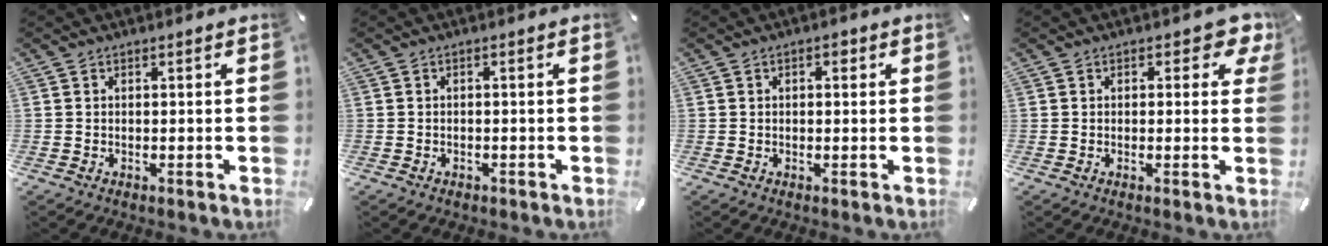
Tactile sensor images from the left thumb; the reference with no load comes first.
{"total": 0.7, "force": [-0.6, 0.5, 0.1], "torque": [-0.003, 0.003, -0.013]}
{"total": 1.7, "force": [0.3, 1.1, 1.2], "torque": [-0.017, 0.005, 0.001]}
{"total": 4.2, "force": [1.7, 2.4, 3.0], "torque": [-0.032, 0.000, 0.023]}